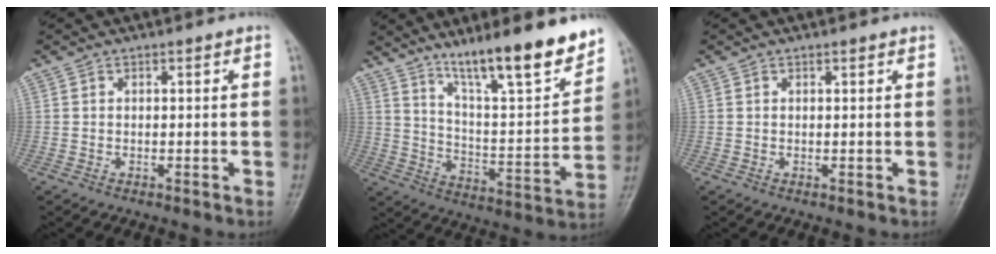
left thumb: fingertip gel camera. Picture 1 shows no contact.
{"total": 18.0, "force": [13.2, 2.8, 11.9], "torque": [-0.160, -0.081, 0.221]}
{"total": 0.5, "force": [0.5, 0.1, 0.3], "torque": [-0.007, -0.001, 0.006]}